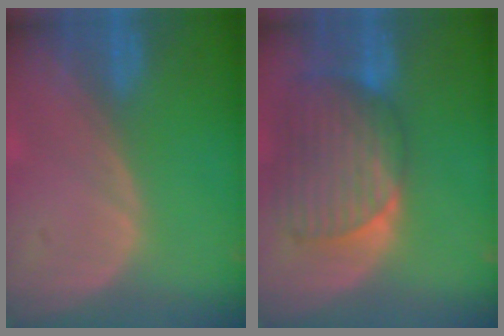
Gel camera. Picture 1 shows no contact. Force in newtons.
{"total": 9.7, "press": 8.5, "slide": 4.7}